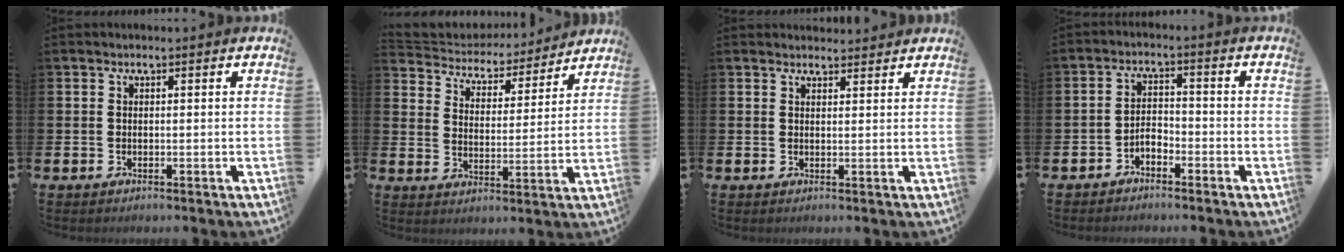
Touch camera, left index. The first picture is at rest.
{"total": 4.8, "force": [4.5, 1.6, 0.1], "torque": [-0.036, -0.040, 0.074]}
{"total": 2.1, "force": [2.1, 0.4, -0.1], "torque": [0.006, -0.011, 0.037]}
{"total": 2.5, "force": [-2.2, 0.9, 0.6], "torque": [-0.025, 0.010, -0.046]}